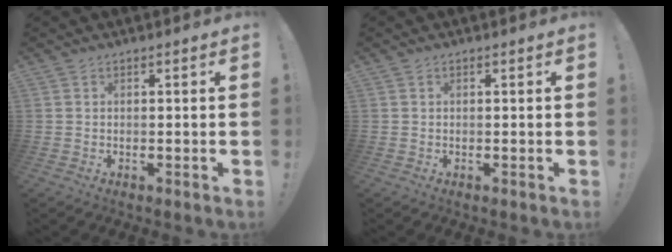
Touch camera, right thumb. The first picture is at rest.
{"total": 0.0}